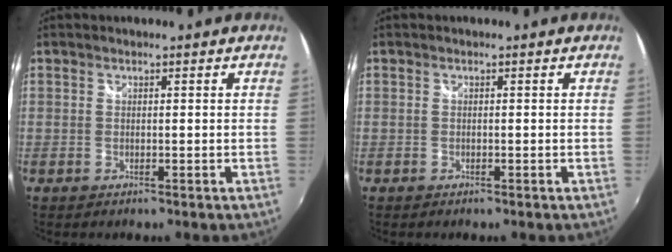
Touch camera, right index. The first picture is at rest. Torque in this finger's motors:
{"motor_torque": [0.13, -0.12, 0.03, 0.00]}